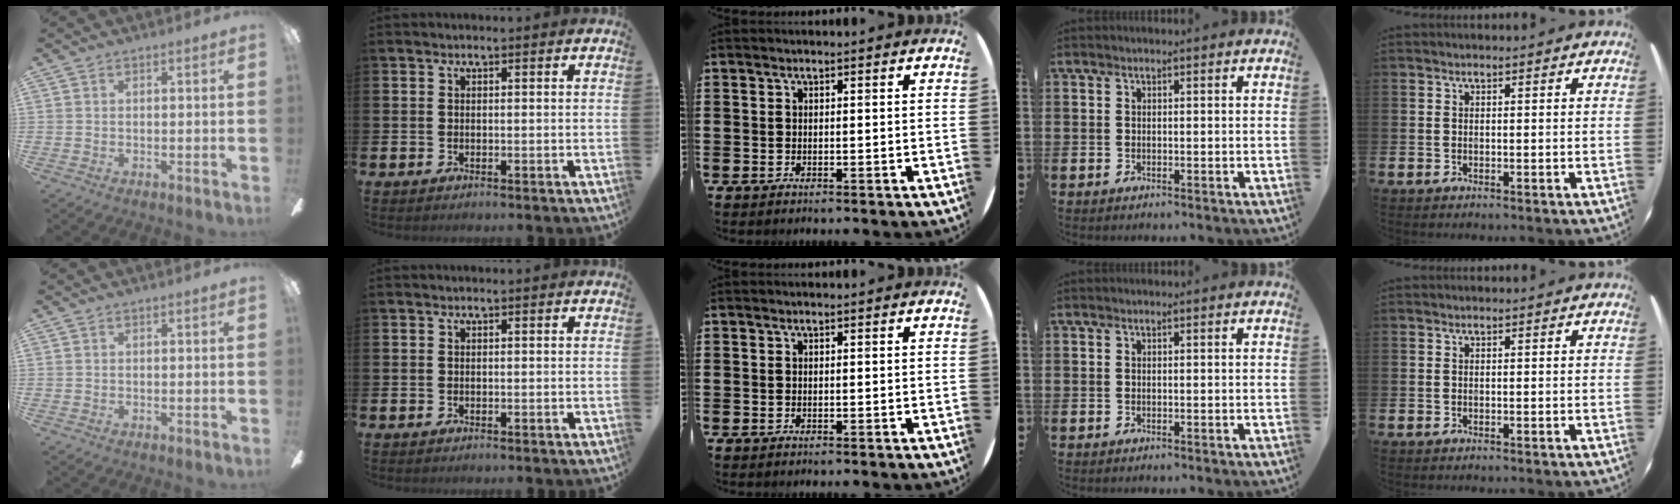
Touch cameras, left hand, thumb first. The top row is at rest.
{}